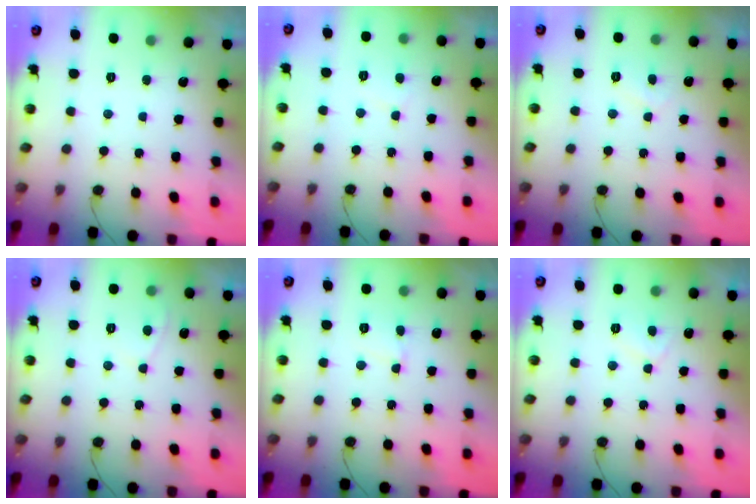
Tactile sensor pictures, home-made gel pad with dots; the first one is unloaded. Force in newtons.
{"total": 2.5, "press": 2.5, "slide": 0.3}
{"total": 2.0, "press": 1.9, "slide": 0.4}
{"total": 3.7, "press": 3.7, "slide": 0.5}
{"total": 2.6, "press": 2.6, "slide": 0.3}
{"total": 5.0, "press": 4.9, "slide": 0.7}